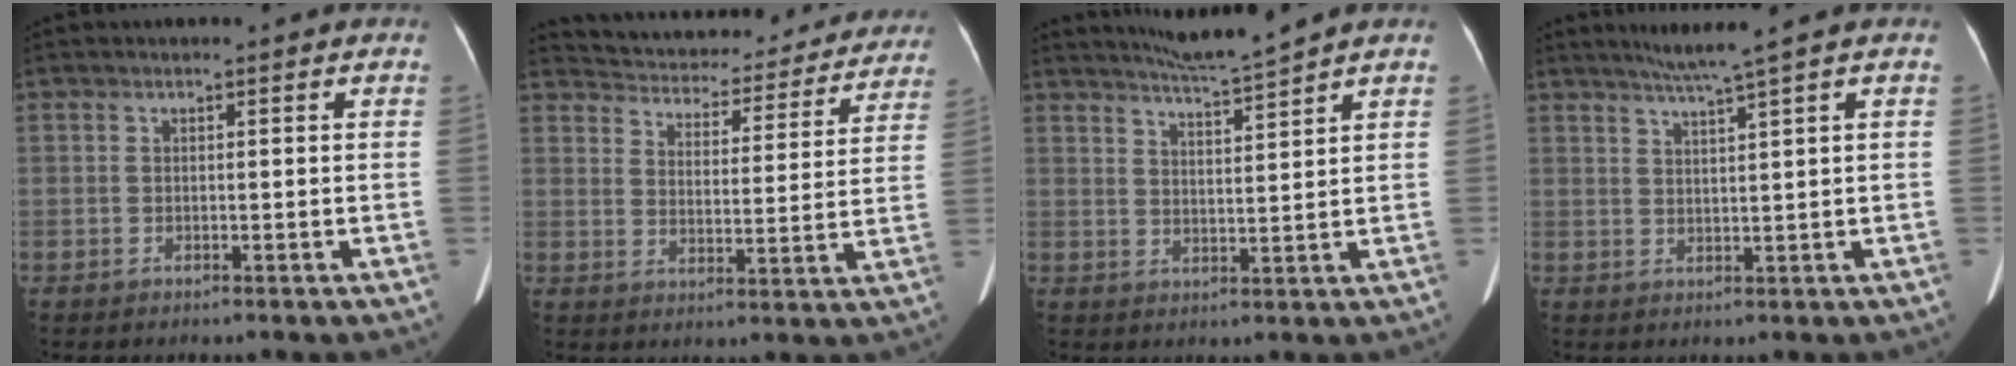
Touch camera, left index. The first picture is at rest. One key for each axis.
{"total": 23.5, "fx": 21.9, "fy": 6.3, "fz": 5.8, "tx": -0.088, "ty": -0.024, "tz": 0.268}
{"total": 5.9, "fx": 5.4, "fy": -1.6, "fz": 1.7, "tx": -0.037, "ty": -0.011, "tz": 0.098}
{"total": 4.7, "fx": 3.5, "fy": -1.5, "fz": 2.7, "tx": -0.050, "ty": -0.003, "tz": 0.067}